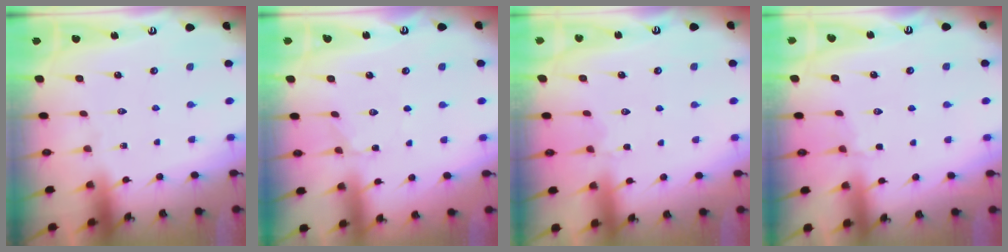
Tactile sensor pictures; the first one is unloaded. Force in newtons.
{"total": 2.2, "press": 2.2, "slide": 0.6}
{"total": 2.6, "press": 2.4, "slide": 1.2}
{"total": 3.1, "press": 2.6, "slide": 1.7}